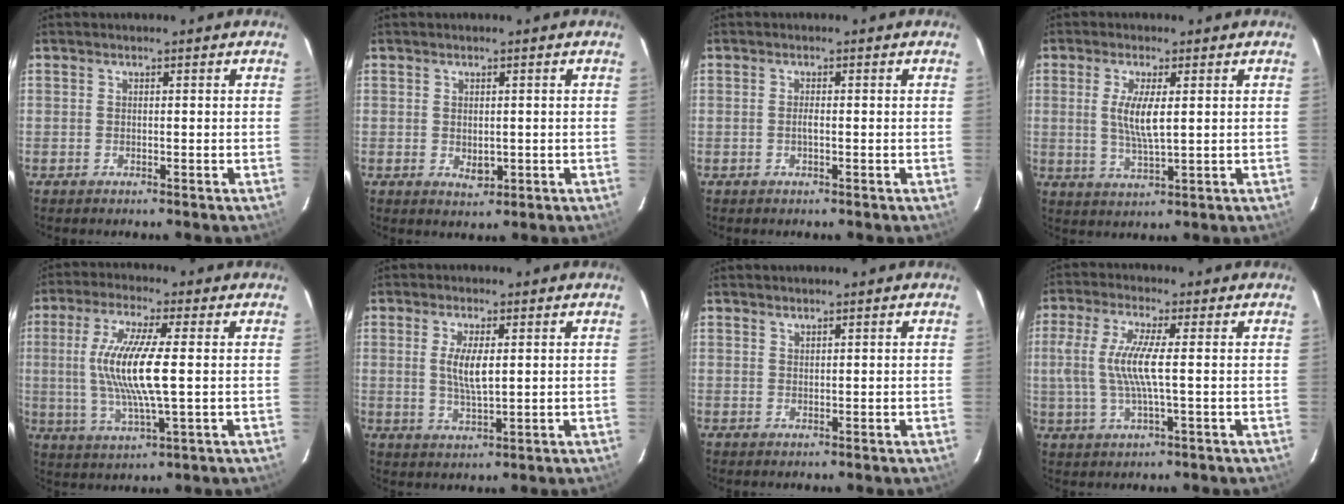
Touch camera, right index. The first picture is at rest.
{"total": 2.7, "force": [-0.3, 2.0, 1.9], "torque": [-0.027, -0.004, -0.001]}
{"total": 1.1, "force": [-0.3, 0.2, 1.0], "torque": [-0.020, 0.002, -0.006]}
{"total": 6.0, "force": [1.0, 1.2, 5.8], "torque": [-0.117, -0.005, 0.019]}
{"total": 13.0, "force": [0.6, 1.9, 12.8], "torque": [-0.250, -0.005, 0.014]}
{"total": 5.3, "force": [1.0, 1.6, 5.0], "torque": [-0.098, -0.003, 0.020]}
{"total": 0.7, "force": [0.7, 0.1, 0.1], "torque": [-0.002, 0.002, 0.014]}
{"total": 8.9, "force": [0.2, 1.1, 8.8], "torque": [-0.179, 0.002, 0.005]}